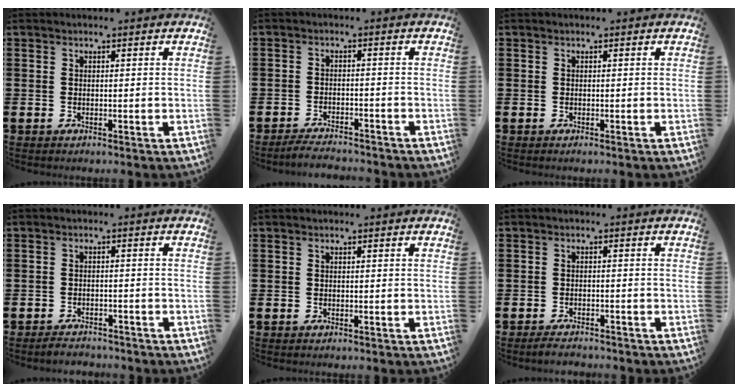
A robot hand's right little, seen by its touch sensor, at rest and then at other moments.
{"total": 2.3, "force": [-2.3, 0.1, 0.1], "torque": [-0.007, 0.004, -0.048]}
{"total": 0.0}
{"total": 1.7, "force": [-1.7, 0.2, 0.0], "torque": [-0.007, 0.002, -0.035]}
{"total": 0.0}
{"total": 1.5, "force": [-1.5, 0.2, 0.4], "torque": [-0.010, 0.002, -0.029]}